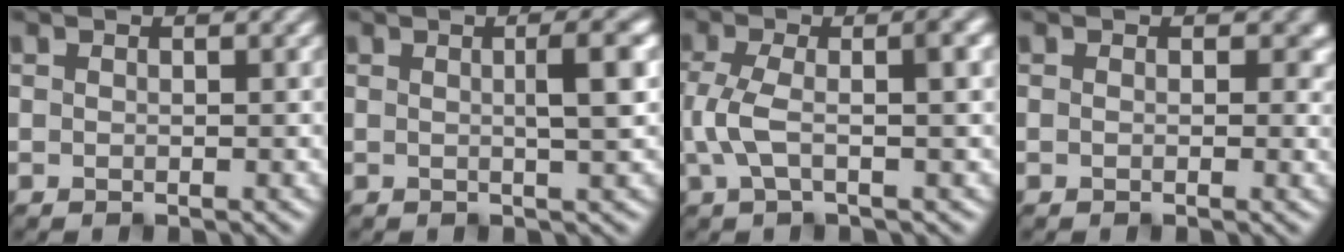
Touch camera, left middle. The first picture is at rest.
{"total": 3.4, "force": [0.5, 0.7, 3.3], "torque": [-0.040, 0.007, 0.001]}
{"total": 5.1, "force": [0.1, 1.7, 4.8], "torque": [-0.102, 0.004, -0.004]}
{"total": 1.6, "force": [0.2, 1.2, 1.1], "torque": [-0.011, -0.004, 0.000]}